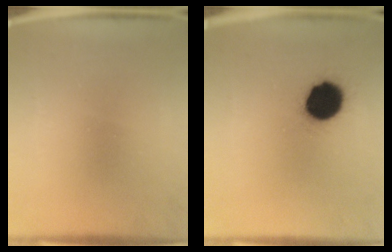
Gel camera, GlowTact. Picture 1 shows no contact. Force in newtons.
{"total": 13.0}